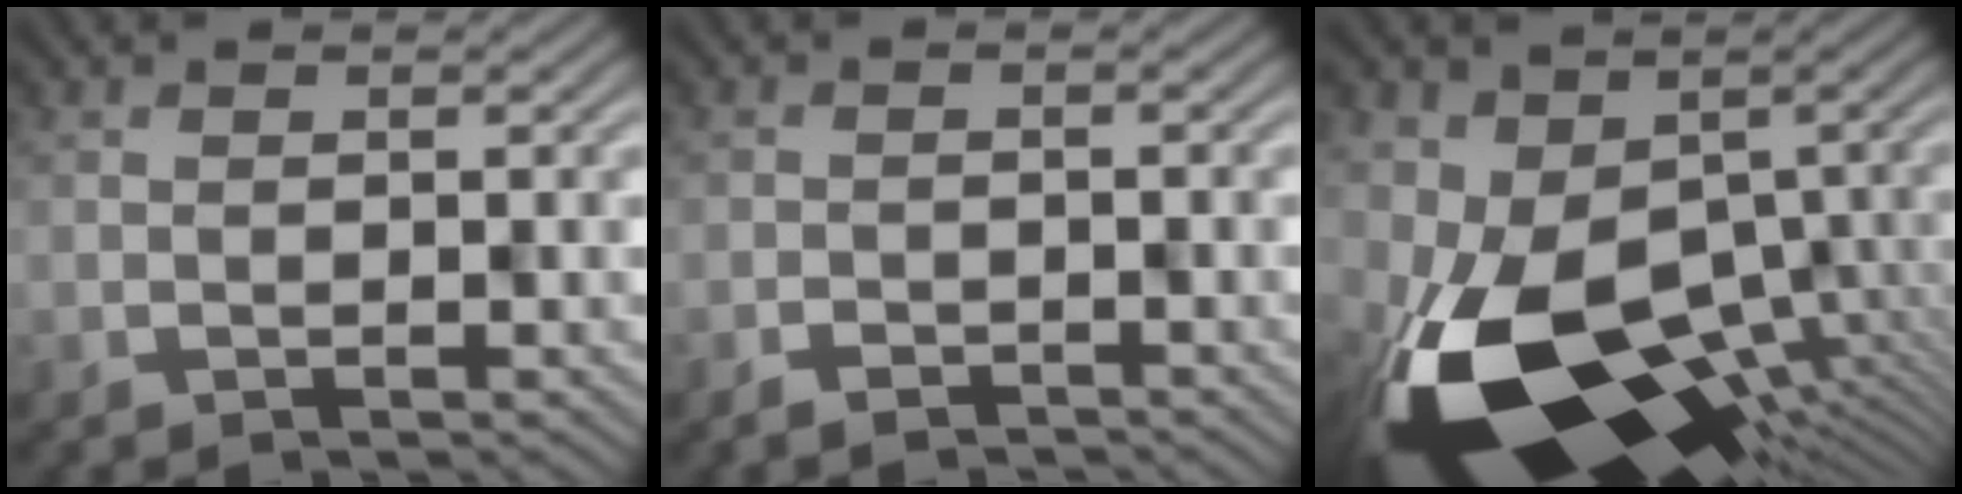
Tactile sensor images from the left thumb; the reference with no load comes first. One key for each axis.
{"total": 2.0, "fx": -1.7, "fy": 0.7, "fz": 0.8, "tx": -0.012, "ty": 0.001, "tz": -0.031}
{"total": 18.4, "fx": -5.8, "fy": 11.0, "fz": 13.5, "tx": -0.245, "ty": -0.033, "tz": -0.062}